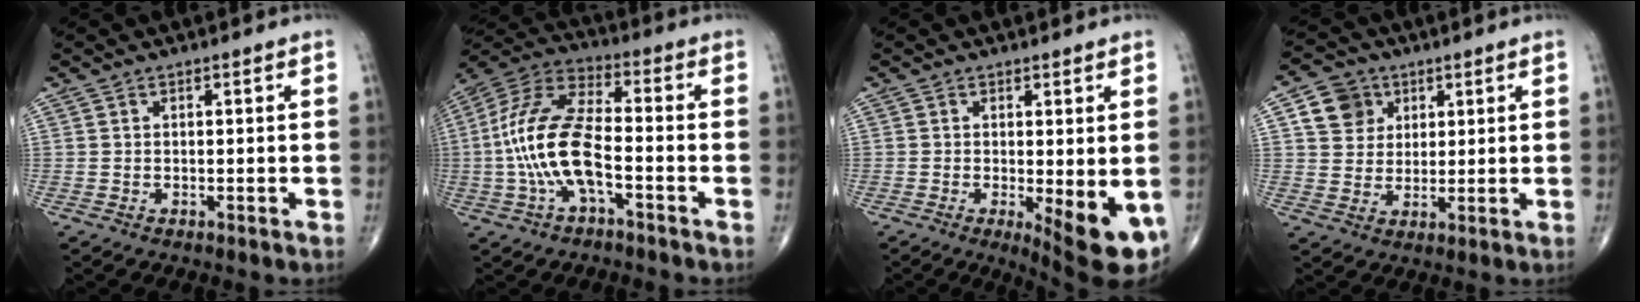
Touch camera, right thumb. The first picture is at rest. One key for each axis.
{"total": 15.4, "fx": -3.3, "fy": 6.5, "fz": 13.5, "tx": -0.287, "ty": 0.043, "tz": -0.066}
{"total": 9.8, "fx": -2.5, "fy": 2.8, "fz": 9.1, "tx": -0.114, "ty": -0.022, "tz": -0.028}
{"total": 7.6, "fx": 3.0, "fy": 6.5, "fz": 2.4, "tx": -0.012, "ty": -0.006, "tz": 0.052}